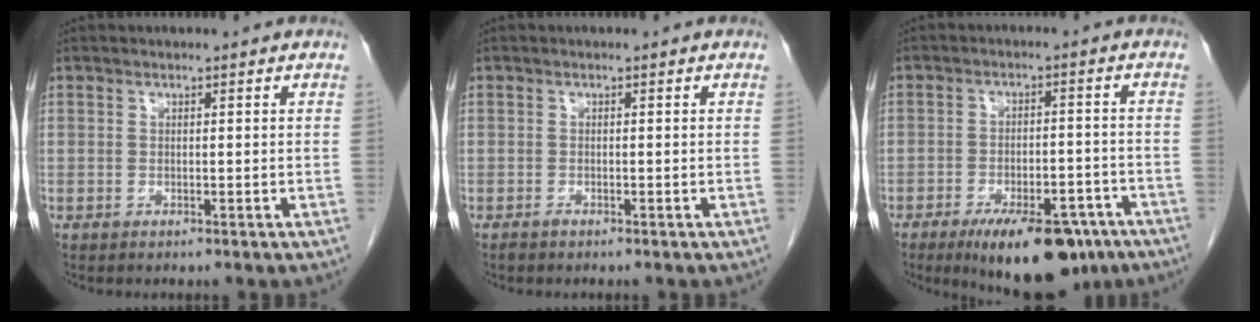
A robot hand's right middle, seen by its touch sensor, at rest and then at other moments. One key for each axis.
{"total": 0.5, "fx": -0.5, "fy": 0.1, "fz": 0.2, "tx": -0.008, "ty": -0.001, "tz": -0.008}
{"total": 13.9, "fx": -9.5, "fy": 5.1, "fz": 8.7, "tx": -0.107, "ty": 0.001, "tz": -0.138}